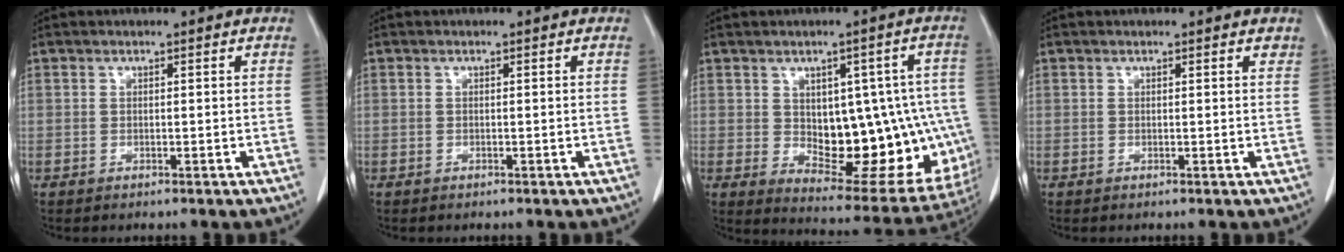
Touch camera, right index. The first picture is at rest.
{"total": 0.0}
{"total": 19.2, "force": [-1.6, 9.2, 16.7], "torque": [-0.163, 0.019, 0.011]}
{"total": 1.1, "force": [1.0, 0.3, 0.3], "torque": [-0.005, -0.002, 0.005]}